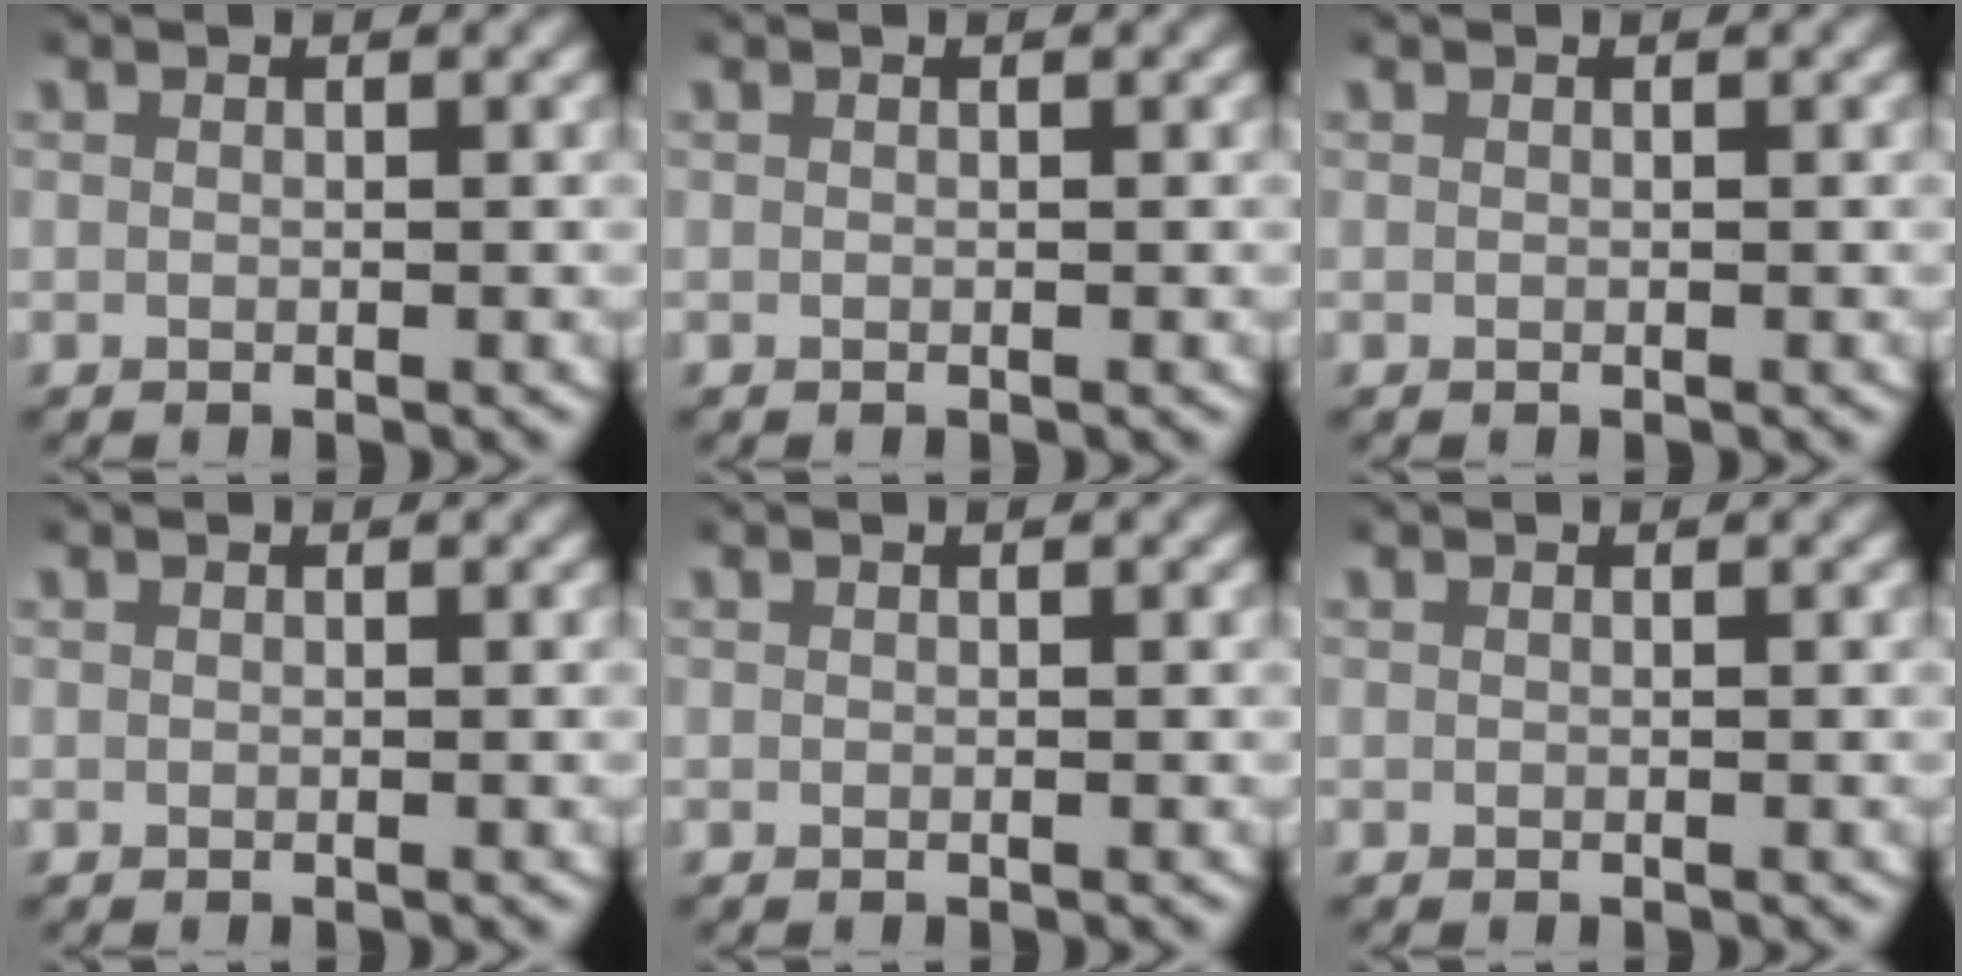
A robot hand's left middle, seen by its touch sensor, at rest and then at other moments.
{"total": 0.0}
{"total": 0.0}
{"total": 0.0}
{"total": 0.0}
{"total": 0.0}